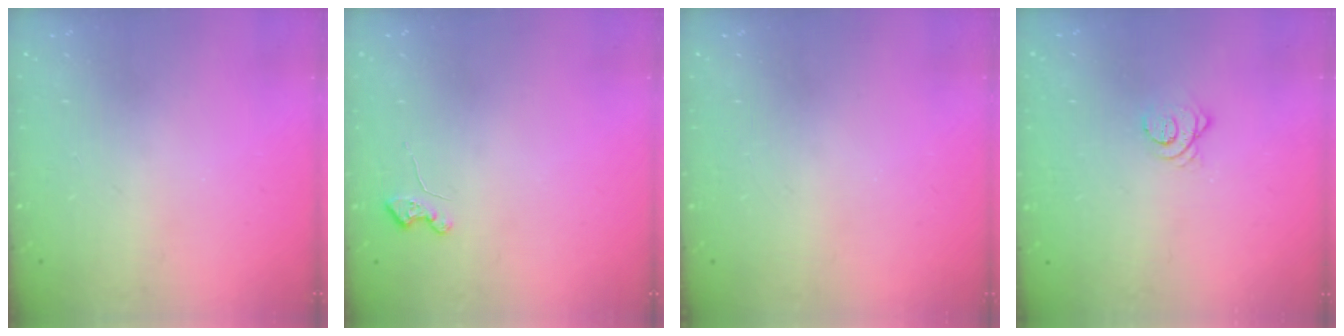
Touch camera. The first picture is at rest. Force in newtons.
{"total": 2.7, "press": 2.7, "slide": 0.4}
{"total": 0.0}
{"total": 3.2, "press": 3.2, "slide": 0.4}